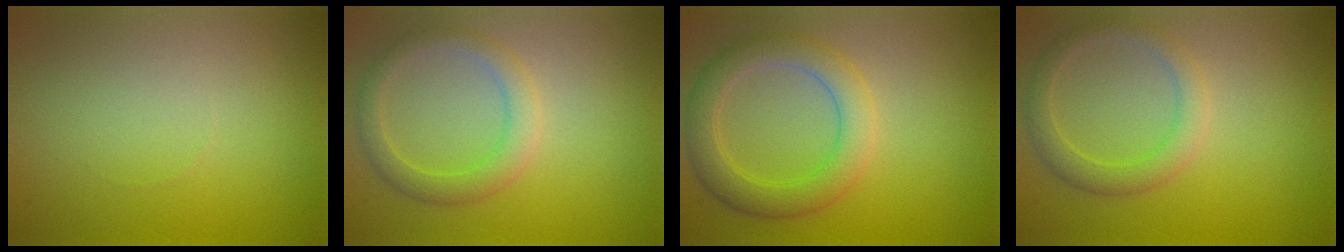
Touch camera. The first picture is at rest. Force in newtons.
{"total": 3.0, "press": 3.0, "slide": 0.2}
{"total": 4.6, "press": 4.6, "slide": 0.3}
{"total": 2.9, "press": 2.9, "slide": 0.1}